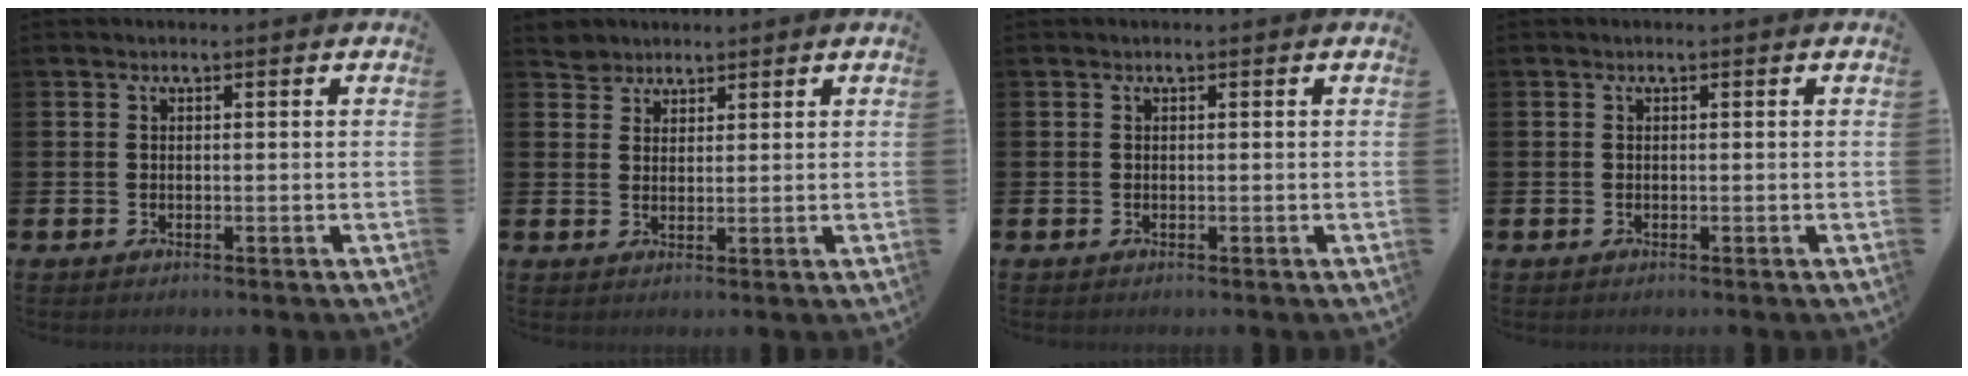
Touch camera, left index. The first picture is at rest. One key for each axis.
{"total": 3.4, "fx": 3.2, "fy": 1.1, "fz": -0.6, "tx": 0.007, "ty": -0.009, "tz": 0.060}
{"total": 0.0}
{"total": 0.0}